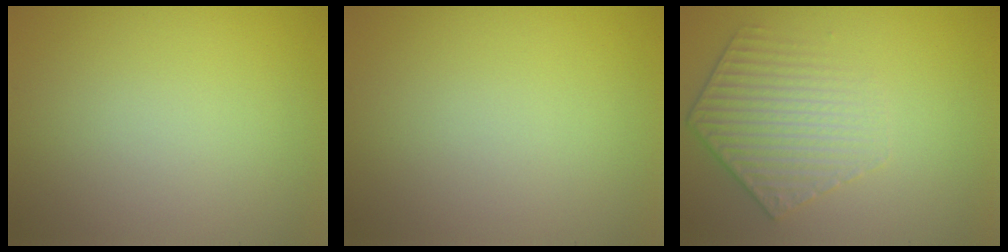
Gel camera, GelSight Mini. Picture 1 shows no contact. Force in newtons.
{"total": 0.0}
{"total": 4.3, "press": 3.2, "slide": 2.9}